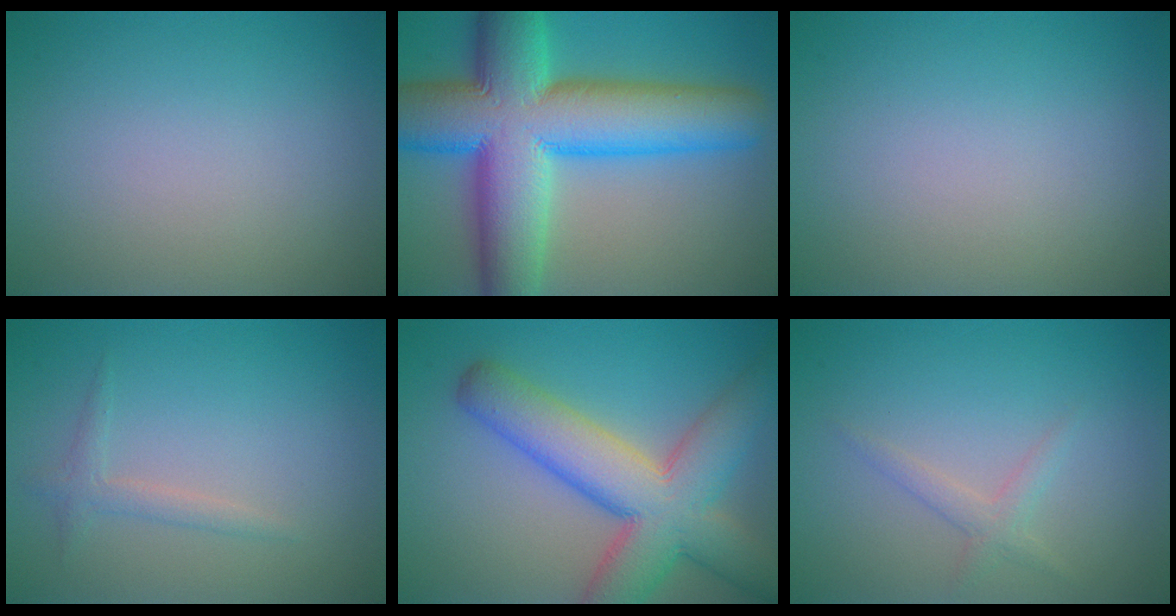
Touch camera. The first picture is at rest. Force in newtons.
{"total": 15.4, "press": 15.4, "slide": 0.5}
{"total": 0.0}
{"total": 1.4, "press": 1.4, "slide": 0.1}
{"total": 9.9, "press": 9.9, "slide": 0.4}
{"total": 1.5, "press": 1.5, "slide": 0.1}